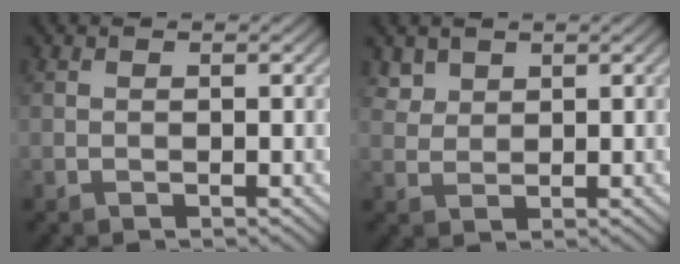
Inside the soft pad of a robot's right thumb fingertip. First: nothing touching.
{"total": 2.2, "force": [1.6, 1.4, 0.5], "torque": [-0.020, -0.007, 0.039]}